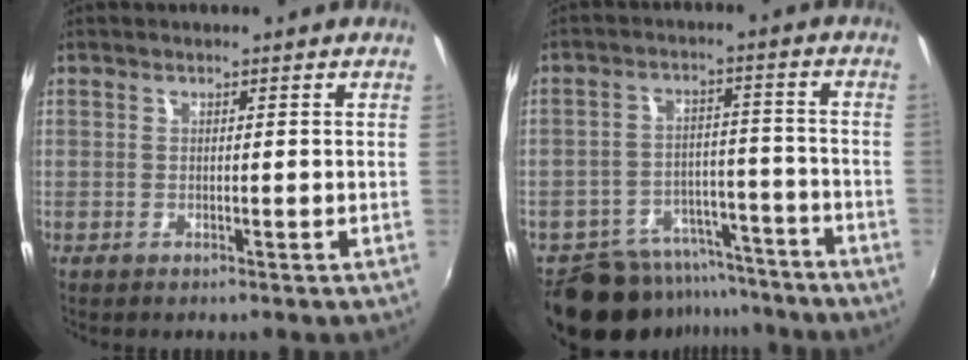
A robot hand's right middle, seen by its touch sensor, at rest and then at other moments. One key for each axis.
{"total": 15.3, "fx": -13.0, "fy": 6.9, "fz": 4.2, "tx": -0.103, "ty": 0.025, "tz": -0.176}